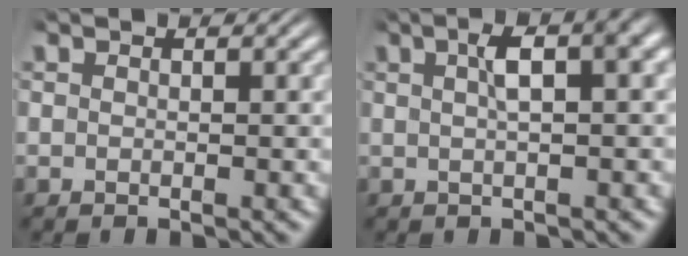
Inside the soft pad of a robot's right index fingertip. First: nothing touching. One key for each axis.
{"total": 2.9, "fx": 0.6, "fy": 0.0, "fz": 2.8, "tx": -0.041, "ty": 0.017, "tz": 0.007}